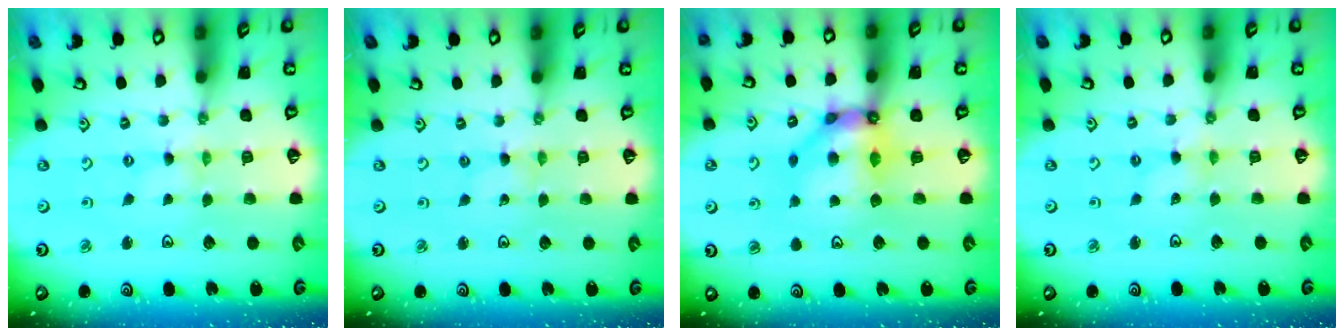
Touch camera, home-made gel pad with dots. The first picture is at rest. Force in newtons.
{"total": 1.1, "press": 1.1, "slide": 0.1}
{"total": 10.0, "press": 10.0, "slide": 0.4}
{"total": 1.9, "press": 1.9, "slide": 0.2}